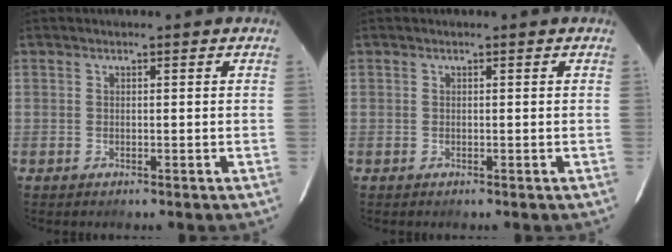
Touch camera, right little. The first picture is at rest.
{"total": 0.0}